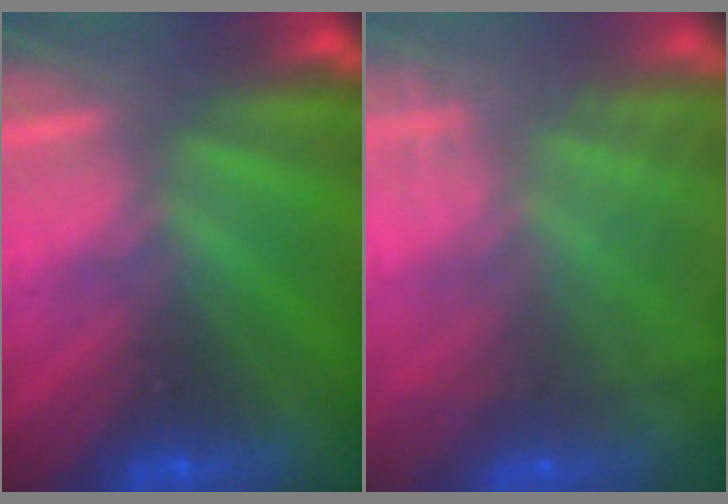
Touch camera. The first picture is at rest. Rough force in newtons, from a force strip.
{"total": 7.2}